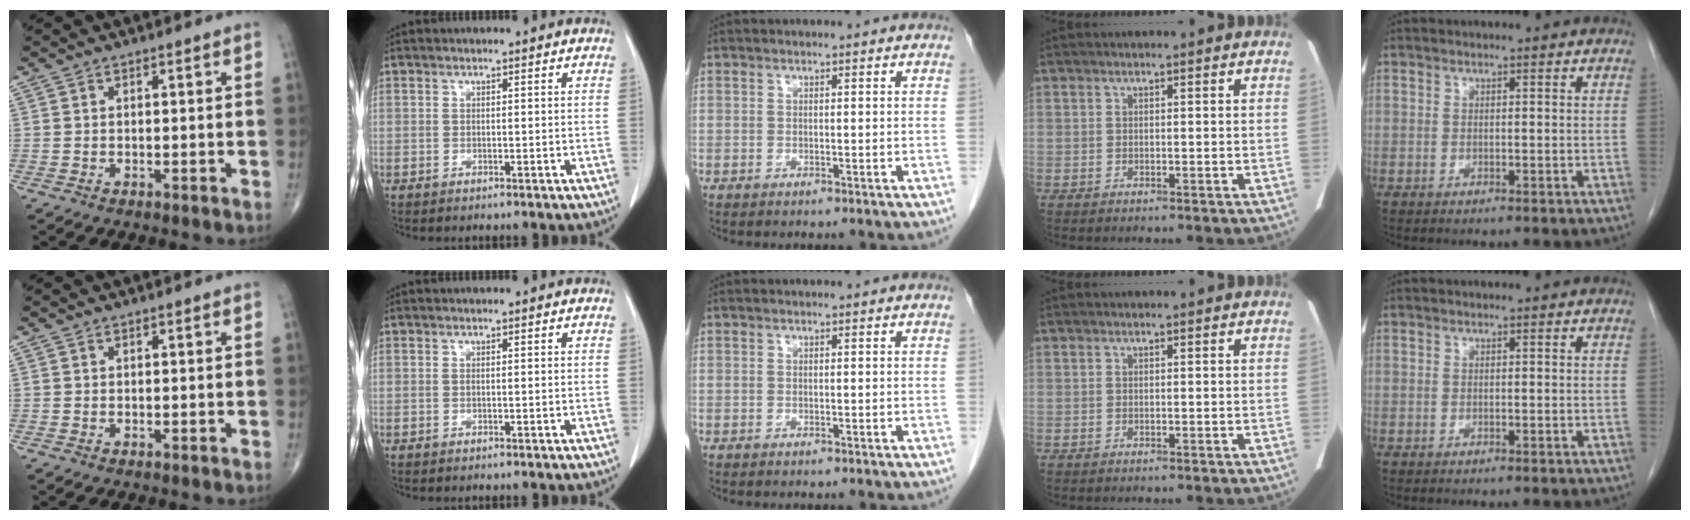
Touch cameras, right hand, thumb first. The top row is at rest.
{}